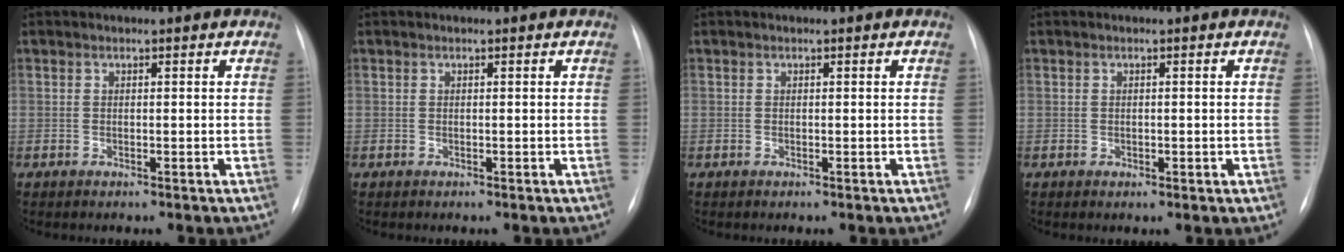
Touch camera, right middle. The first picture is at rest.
{"total": 0.0}
{"total": 0.0}
{"total": 0.9, "force": [-0.2, 0.6, 0.7], "torque": [-0.013, -0.003, 0.000]}